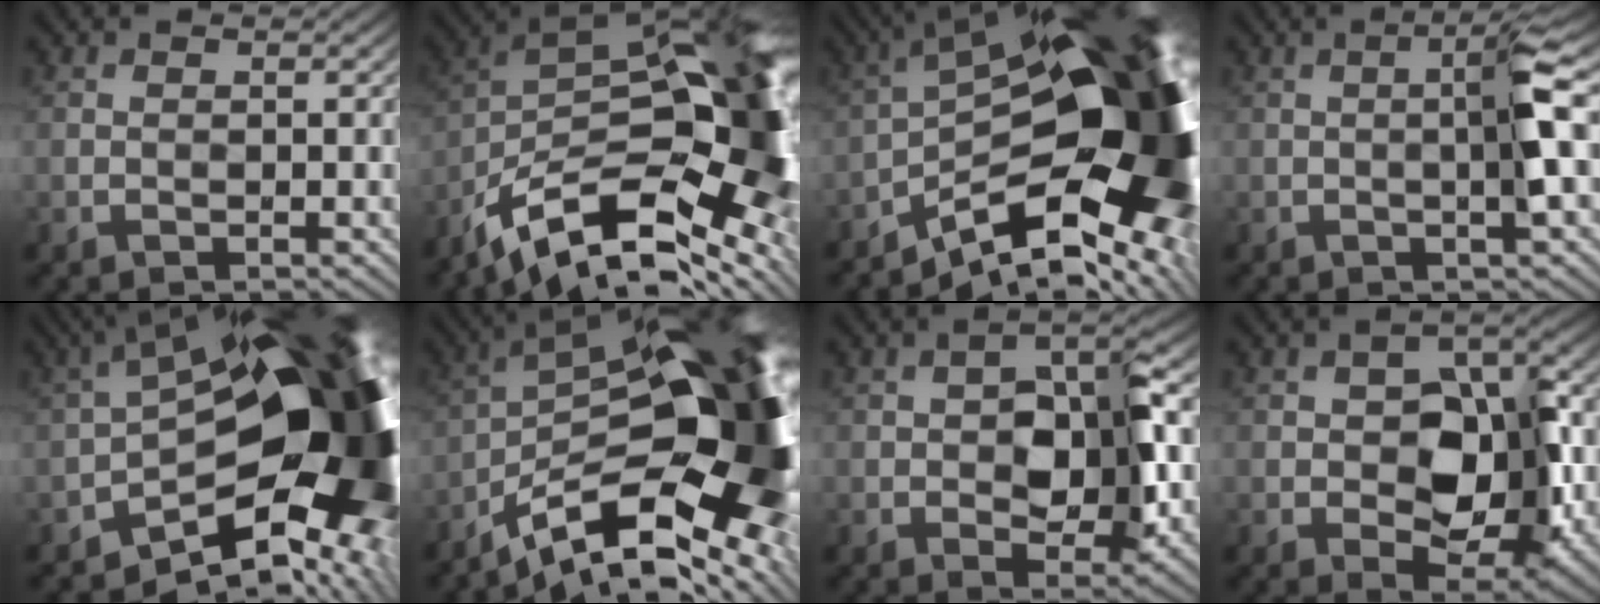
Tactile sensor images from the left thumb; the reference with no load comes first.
{"total": 17.4, "force": [-8.1, 7.1, 13.7], "torque": [-0.233, -0.009, -0.141]}
{"total": 18.8, "force": [-5.1, 7.8, 16.4], "torque": [-0.214, -0.006, -0.093]}
{"total": 4.7, "force": [0.0, -0.1, 4.7], "torque": [-0.082, 0.013, -0.003]}
{"total": 19.4, "force": [-3.8, 9.3, 16.6], "torque": [-0.204, -0.017, -0.062]}
{"total": 19.6, "force": [-6.8, 7.1, 16.9], "torque": [-0.238, -0.006, -0.119]}
{"total": 7.9, "force": [-0.3, 4.3, 6.7], "torque": [-0.093, 0.005, -0.004]}
{"total": 9.9, "force": [-1.2, 6.0, 7.8], "torque": [-0.112, 0.005, -0.019]}